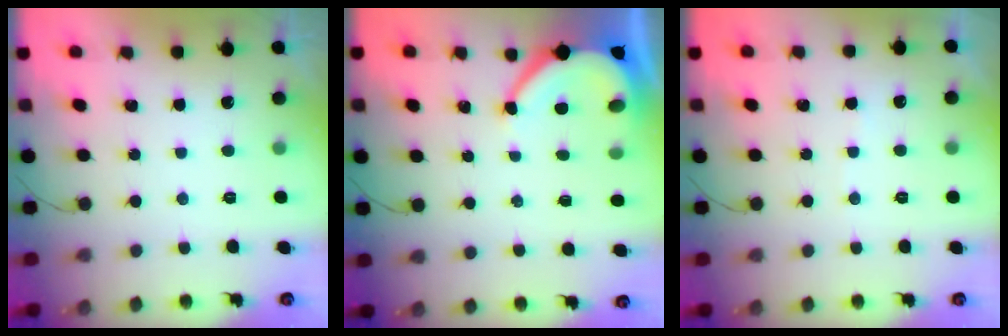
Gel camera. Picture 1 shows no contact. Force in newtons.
{"total": 6.6, "press": 6.6, "slide": 0.6}
{"total": 3.1, "press": 3.1, "slide": 0.4}